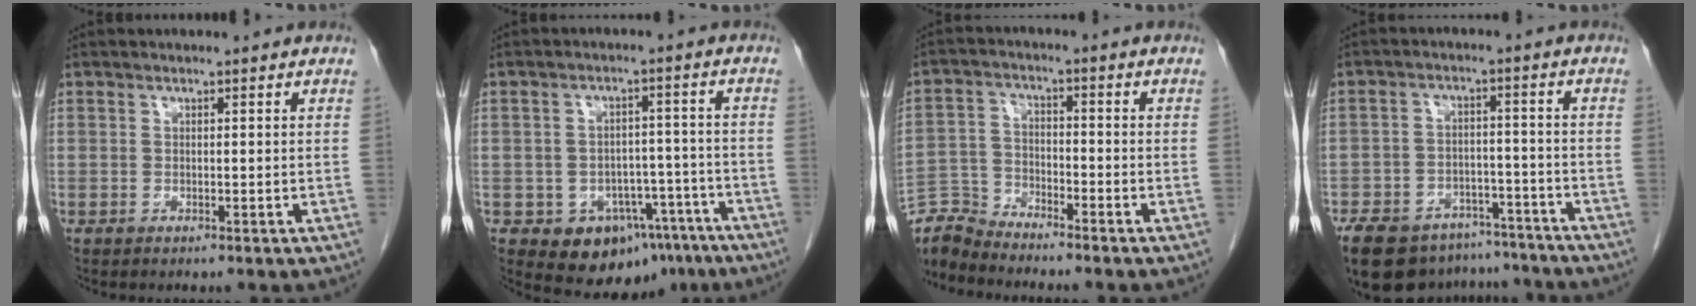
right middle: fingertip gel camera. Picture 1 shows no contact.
{"total": 10.7, "force": [-6.3, 7.4, 4.5], "torque": [-0.040, 0.030, -0.078]}
{"total": 5.8, "force": [-5.7, -0.3, -0.8], "torque": [0.014, 0.002, -0.111]}
{"total": 16.2, "force": [-13.1, 7.5, 5.7], "torque": [-0.116, 0.009, -0.185]}